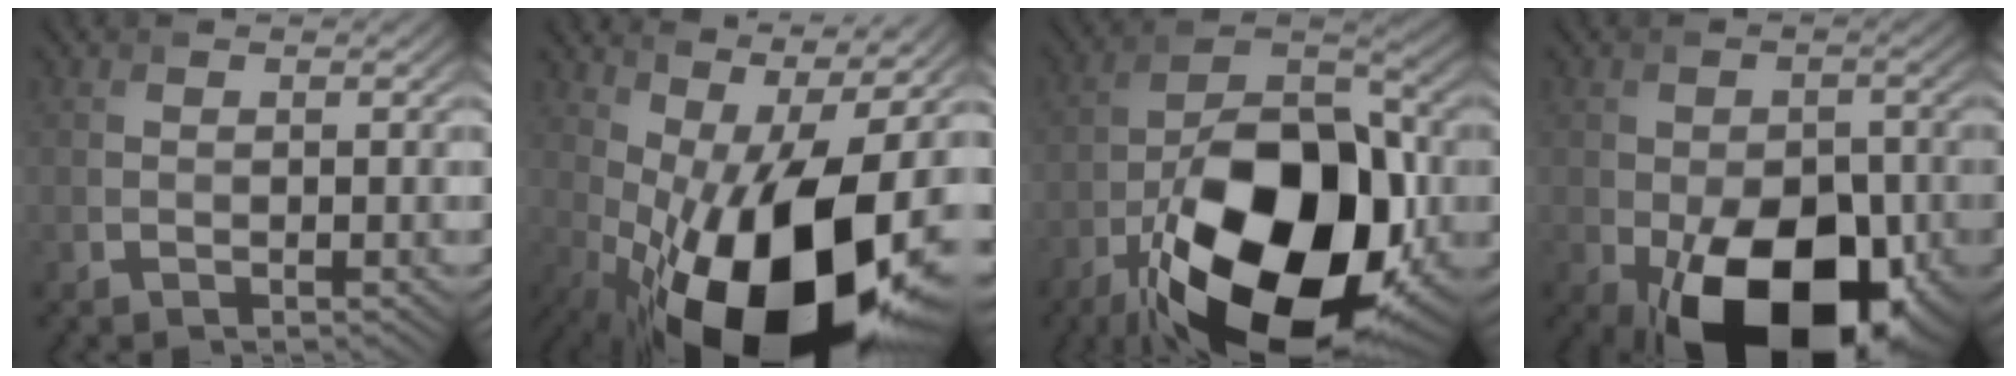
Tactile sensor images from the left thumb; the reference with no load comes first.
{"total": 20.6, "force": [-4.0, 8.5, 18.3], "torque": [-0.276, -0.008, -0.063]}
{"total": 21.0, "force": [-8.5, 10.8, 15.8], "torque": [-0.281, -0.020, -0.137]}
{"total": 17.1, "force": [-6.9, 10.1, 11.9], "torque": [-0.184, -0.054, -0.086]}